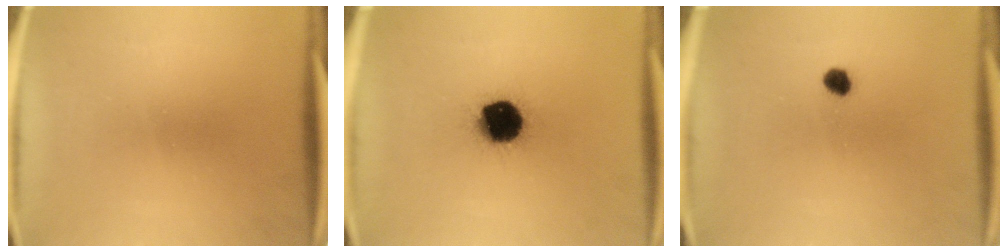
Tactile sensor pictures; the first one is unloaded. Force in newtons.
{"total": 16.1}
{"total": 2.2}